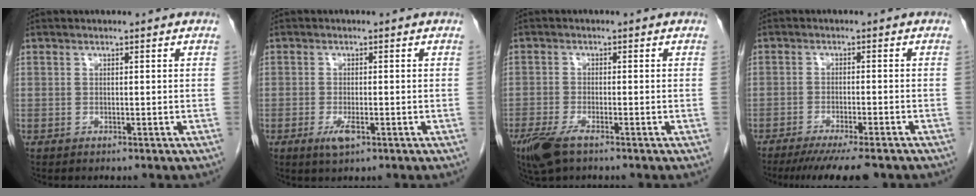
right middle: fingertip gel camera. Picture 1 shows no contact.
{"total": 2.6, "force": [-1.2, 0.8, 2.2], "torque": [-0.044, -0.004, -0.017]}
{"total": 5.0, "force": [-3.3, 1.1, 3.6], "torque": [-0.077, -0.013, -0.060]}
{"total": 10.7, "force": [-8.8, 0.9, 6.1], "torque": [-0.075, -0.020, -0.131]}